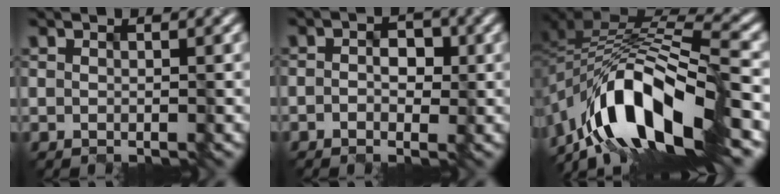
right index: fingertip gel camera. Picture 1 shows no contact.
{"total": 1.9, "force": [-0.3, 1.3, 1.4], "torque": [-0.013, 0.001, -0.008]}
{"total": 12.9, "force": [-7.4, 4.8, 9.4], "torque": [-0.159, 0.008, -0.130]}